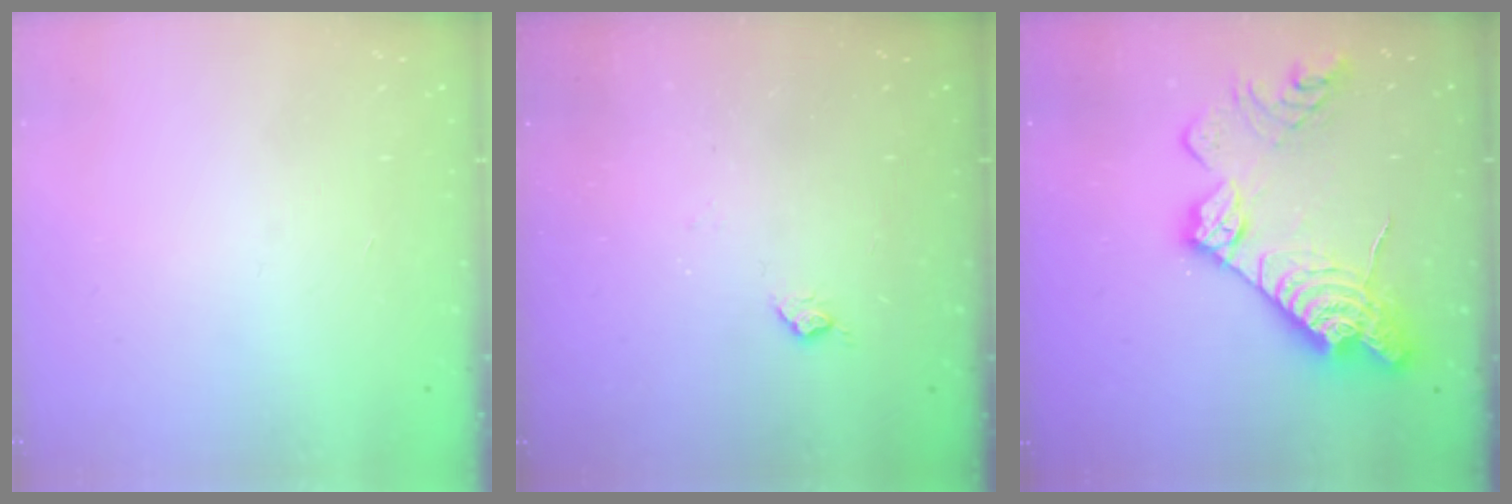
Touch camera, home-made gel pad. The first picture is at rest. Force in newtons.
{"total": 5.3, "press": 5.2, "slide": 0.8}
{"total": 20.4, "press": 20.4, "slide": 1.5}